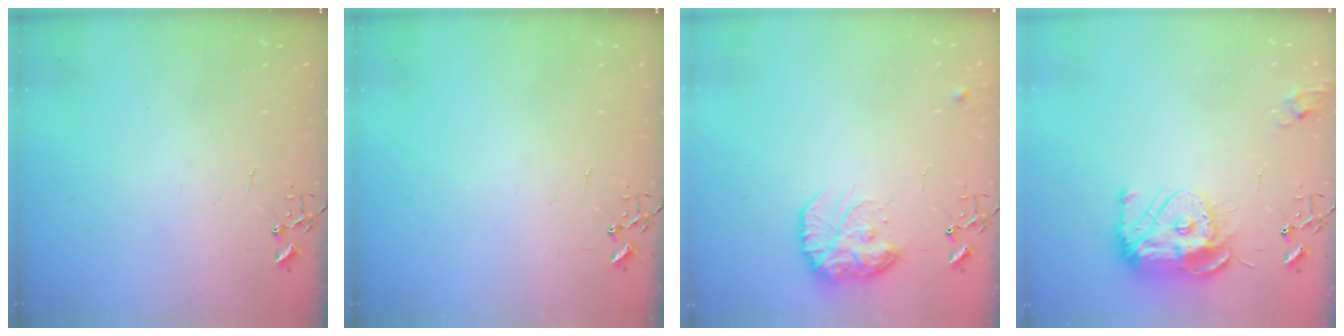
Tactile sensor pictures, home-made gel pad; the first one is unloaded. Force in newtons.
{"total": 0.0}
{"total": 15.0, "press": 15.0, "slide": 1.2}
{"total": 13.5, "press": 13.4, "slide": 1.2}